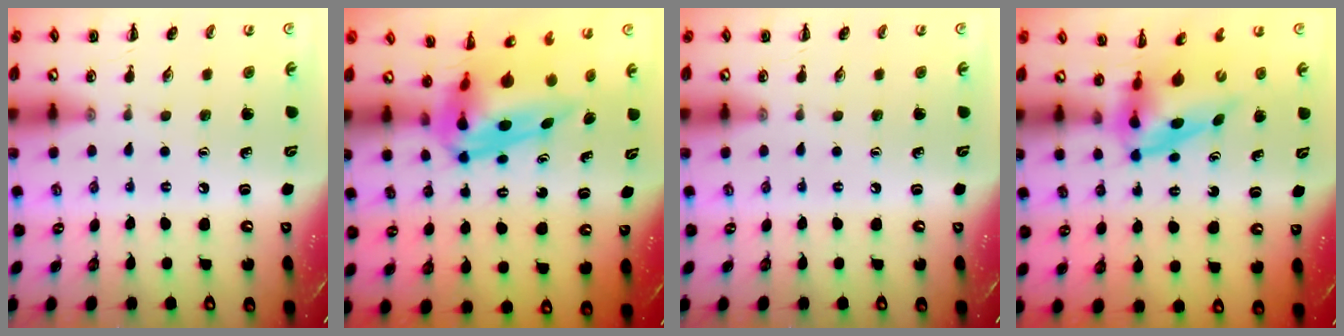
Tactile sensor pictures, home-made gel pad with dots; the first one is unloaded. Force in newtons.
{"total": 8.4, "press": 8.0, "slide": 2.5}
{"total": 0.0}
{"total": 3.7, "press": 3.6, "slide": 0.6}